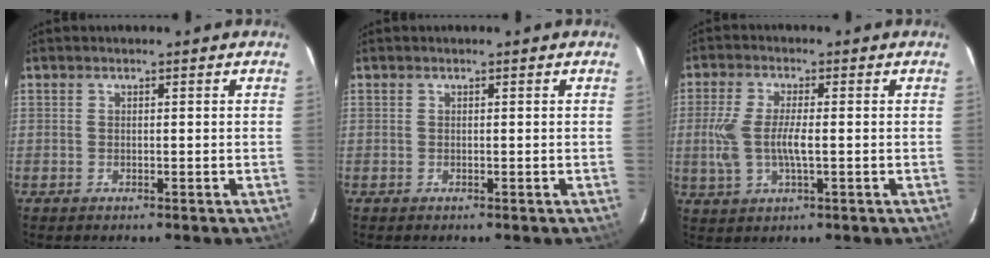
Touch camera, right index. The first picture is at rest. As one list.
[{"total": 0.0}, {"total": 8.0, "force": [-0.7, 2.7, 7.5], "torque": [-0.160, -0.004, -0.011]}]